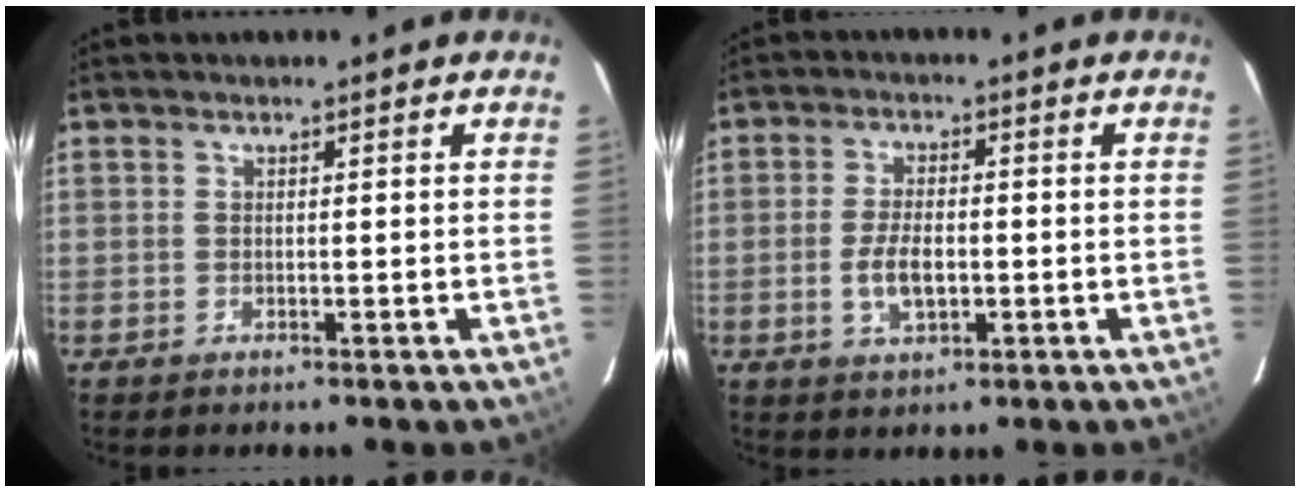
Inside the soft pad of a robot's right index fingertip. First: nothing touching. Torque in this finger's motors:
{"motor_torque": [0.31, 0.22, 0.23, 0.04]}